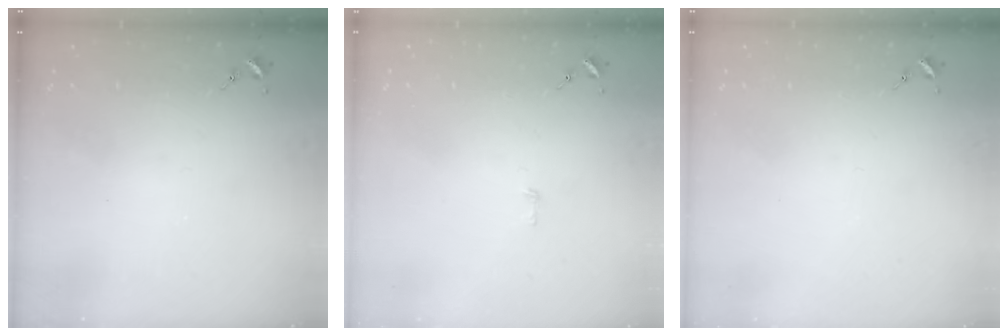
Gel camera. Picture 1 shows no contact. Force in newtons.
{"total": 1.9, "press": 1.9, "slide": 0.1}
{"total": 0.0}